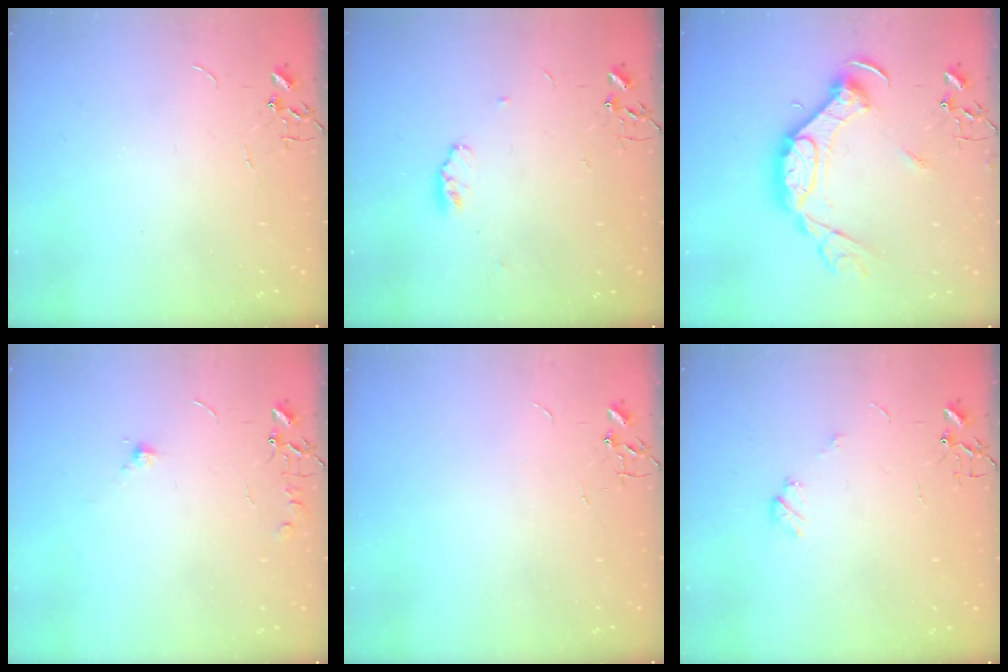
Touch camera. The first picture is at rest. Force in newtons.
{"total": 4.5, "press": 4.4, "slide": 0.6}
{"total": 17.5, "press": 17.4, "slide": 1.1}
{"total": 6.8, "press": 6.8, "slide": 0.8}
{"total": 0.0}
{"total": 4.9, "press": 4.9, "slide": 0.6}